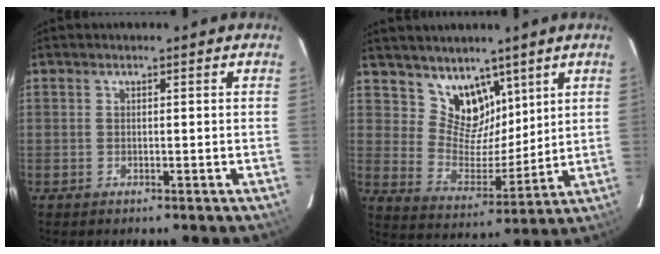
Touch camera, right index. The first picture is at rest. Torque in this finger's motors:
{"motor_torque": [-0.20, 0.31, 0.00, -0.01]}